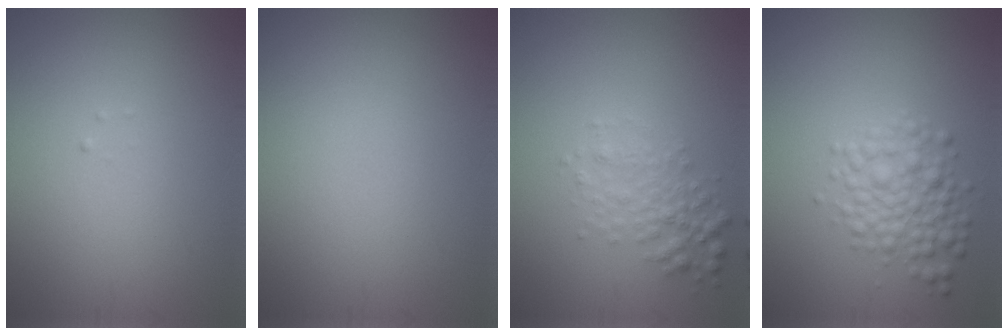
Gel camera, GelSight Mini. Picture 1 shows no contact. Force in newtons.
{"total": 0.0}
{"total": 2.4, "press": 2.4, "slide": 0.1}
{"total": 3.7, "press": 3.6, "slide": 0.1}